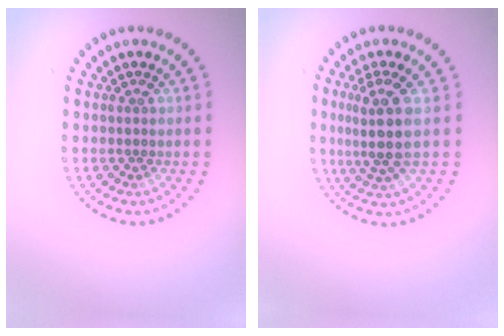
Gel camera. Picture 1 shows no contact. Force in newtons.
{"total": 3.8, "press": 3.1, "slide": 2.3}